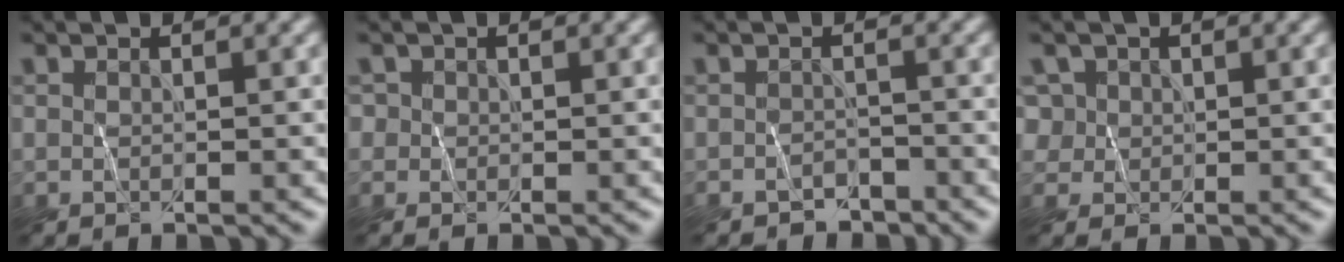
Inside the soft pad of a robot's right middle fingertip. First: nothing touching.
{"total": 0.6, "force": [0.1, 0.6, -0.1], "torque": [0.005, 0.004, -0.003]}
{"total": 1.8, "force": [-1.7, 0.6, -0.1], "torque": [0.005, 0.006, -0.030]}
{"total": 2.9, "force": [1.3, 2.4, 1.0], "torque": [-0.028, 0.009, 0.033]}